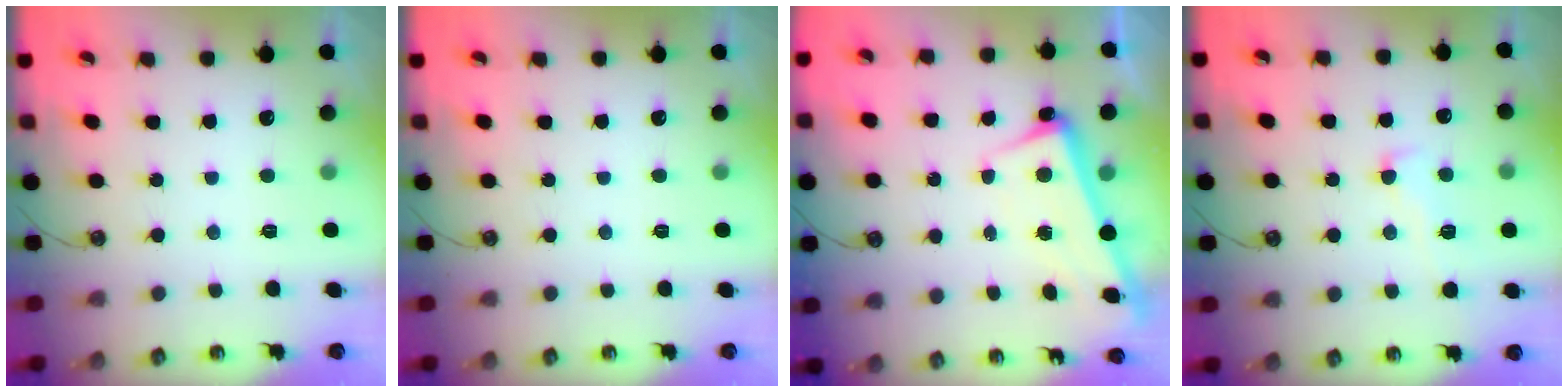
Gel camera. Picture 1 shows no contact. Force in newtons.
{"total": 0.0}
{"total": 2.3, "press": 2.1, "slide": 0.9}
{"total": 0.8, "press": 0.1, "slide": 0.8}